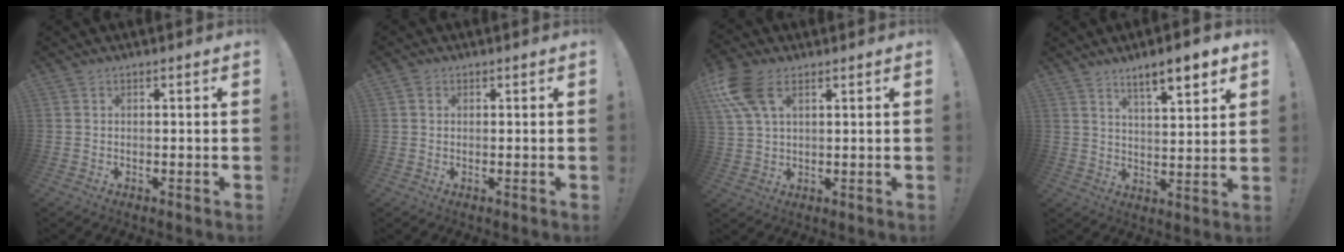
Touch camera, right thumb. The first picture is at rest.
{"total": 1.1, "force": [0.5, 1.0, 0.3], "torque": [-0.002, 0.002, 0.009]}
{"total": 11.4, "force": [5.1, 6.1, 8.2], "torque": [-0.173, -0.009, 0.099]}
{"total": 9.1, "force": [6.6, 1.7, 6.1], "torque": [-0.089, -0.038, 0.108]}